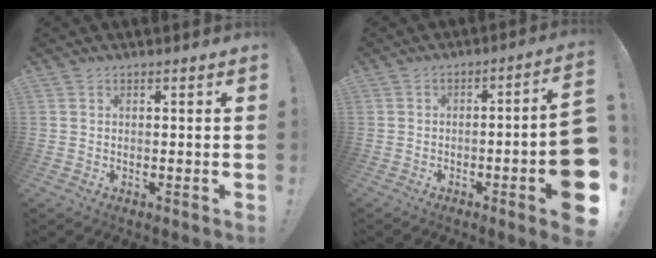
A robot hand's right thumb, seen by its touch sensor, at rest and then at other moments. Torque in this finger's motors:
{"motor_torque": [2.22, 2.79, 1.64, -1.12, 0.42]}